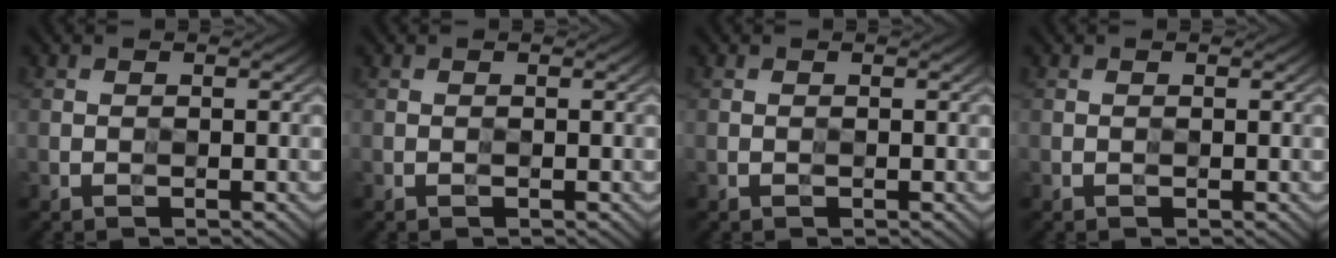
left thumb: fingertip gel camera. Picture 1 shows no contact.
{"total": 0.0}
{"total": 0.0}
{"total": 0.0}